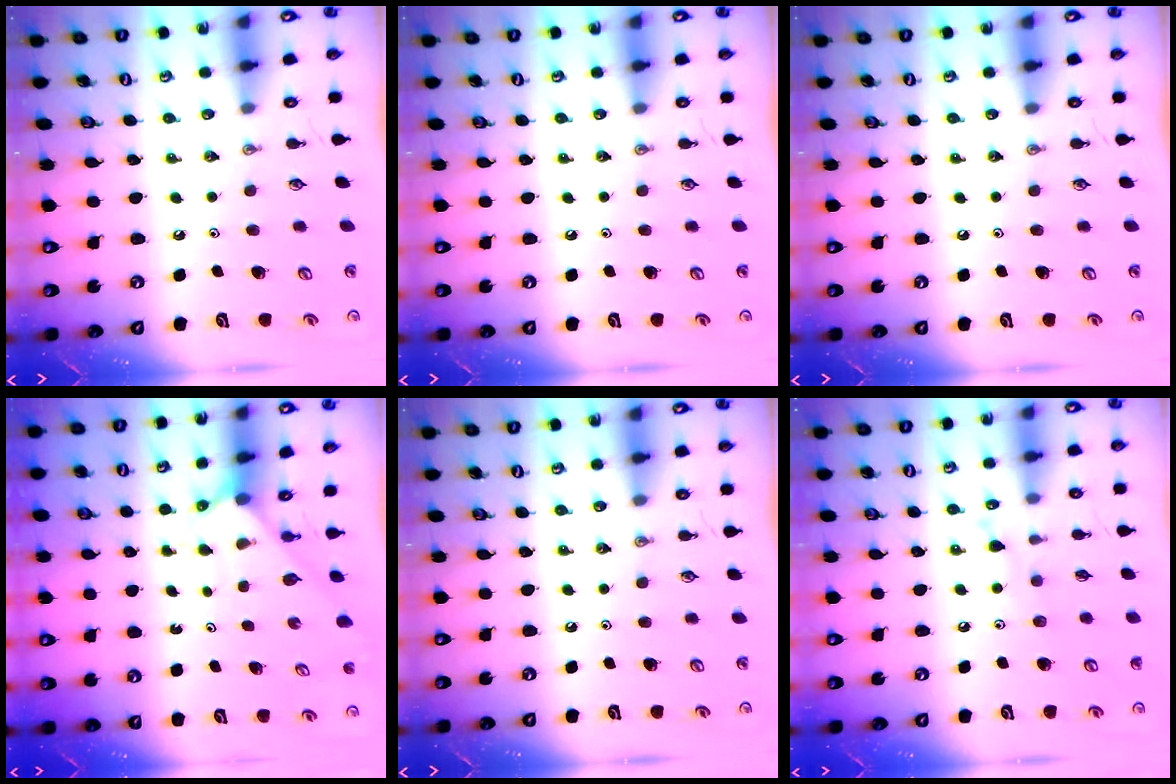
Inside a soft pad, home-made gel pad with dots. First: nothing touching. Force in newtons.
{"total": 0.0}
{"total": 0.0}
{"total": 2.3, "press": 2.3, "slide": 0.2}
{"total": 0.0}
{"total": 7.0, "press": 7.0, "slide": 0.3}